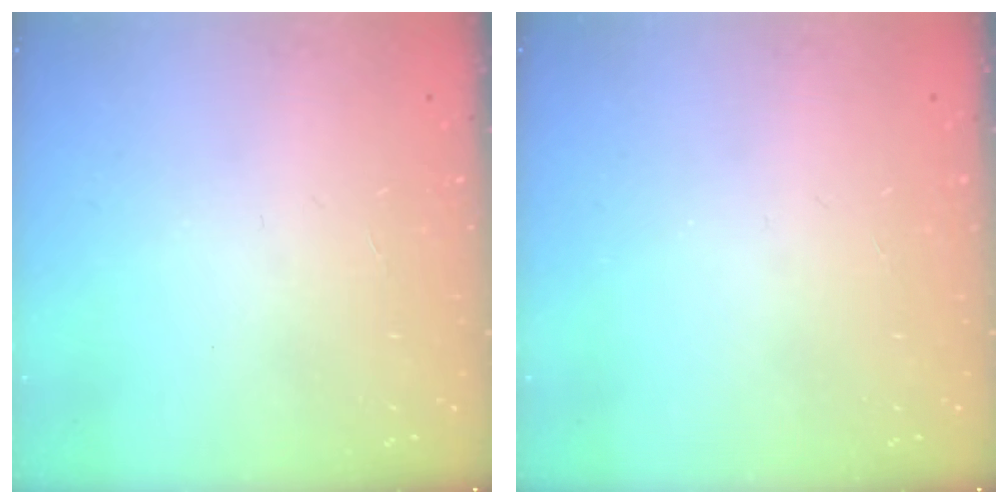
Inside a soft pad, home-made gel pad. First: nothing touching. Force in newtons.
{"total": 0.0}